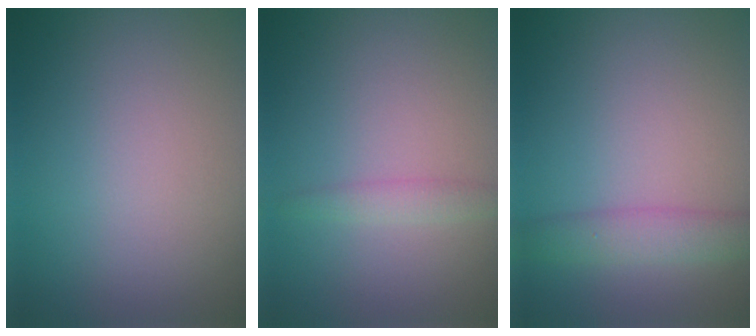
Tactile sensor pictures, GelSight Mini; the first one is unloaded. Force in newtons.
{"total": 1.3, "press": 1.3, "slide": 0.1}
{"total": 3.0, "press": 3.0, "slide": 0.1}